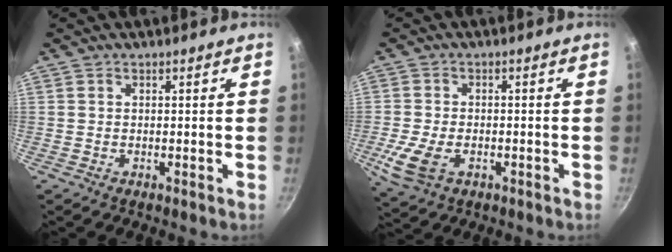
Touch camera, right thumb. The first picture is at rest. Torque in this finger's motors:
{"motor_torque": [0.00, -0.10, -0.15, -0.02, 0.06]}